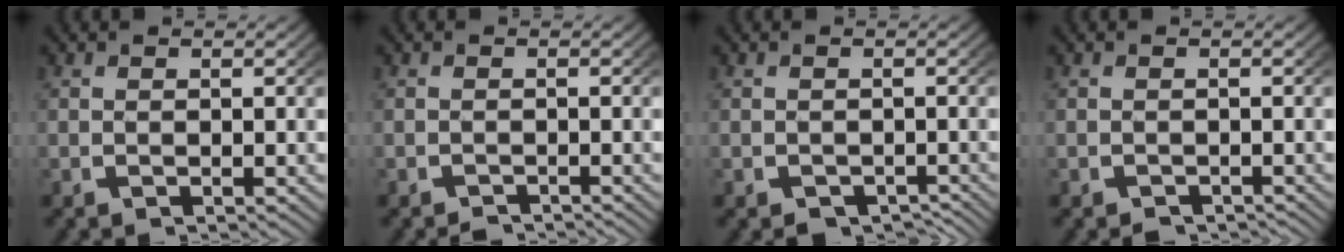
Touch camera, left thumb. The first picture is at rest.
{"total": 1.4, "force": [-1.4, 0.2, 0.1], "torque": [0.001, -0.008, -0.022]}
{"total": 2.9, "force": [-2.3, 1.4, 1.0], "torque": [-0.004, -0.015, -0.030]}
{"total": 1.6, "force": [-1.5, 0.4, 0.2], "torque": [0.002, -0.007, -0.022]}